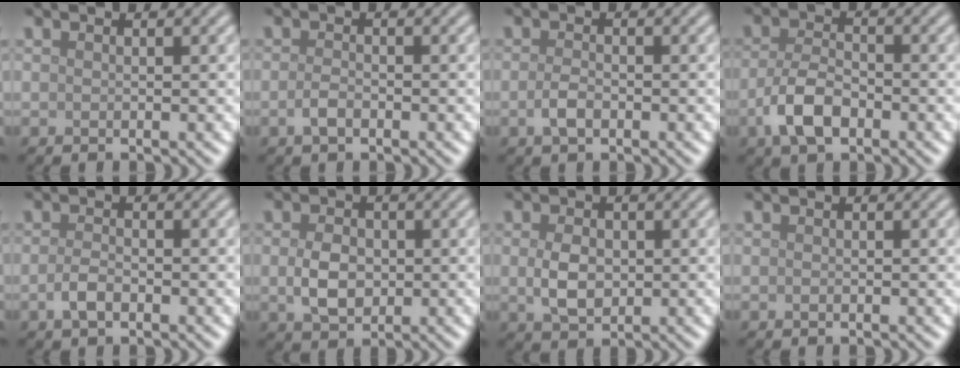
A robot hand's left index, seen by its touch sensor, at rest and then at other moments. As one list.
[{"total": 1.4, "force": [-0.6, 0.6, 1.1], "torque": [-0.025, 0.000, -0.015]}, {"total": 1.7, "force": [-0.6, 0.9, 1.4], "torque": [-0.029, -0.001, -0.016]}, {"total": 4.4, "force": [-2.0, 2.2, 3.2], "torque": [-0.065, 0.001, -0.044]}, {"total": 1.8, "force": [-0.8, 0.9, 1.4], "torque": [-0.030, 0.000, -0.019]}, {"total": 3.4, "force": [-0.1, 2.5, 2.4], "torque": [-0.050, -0.002, -0.005]}, {"total": 3.2, "force": [0.0, 2.2, 2.3], "torque": [-0.049, -0.001, 0.000]}, {"total": 0.0}]